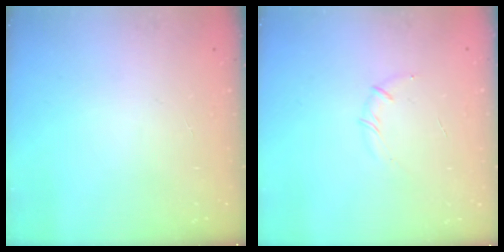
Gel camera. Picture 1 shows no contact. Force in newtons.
{"total": 3.8, "press": 3.7, "slide": 0.9}